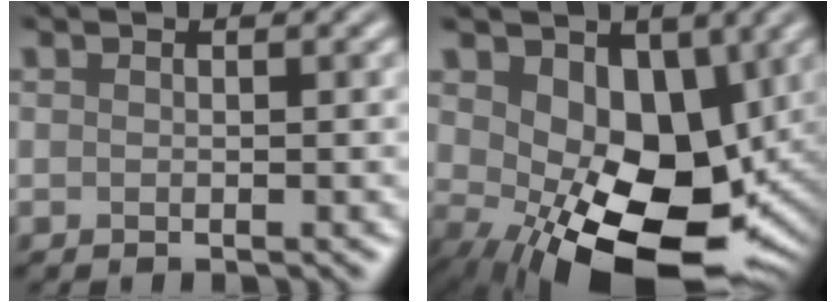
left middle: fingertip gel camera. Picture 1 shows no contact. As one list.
[{"total": 10.0, "force": [0.1, 6.1, 7.9], "torque": [-0.116, -0.031, 0.007]}]